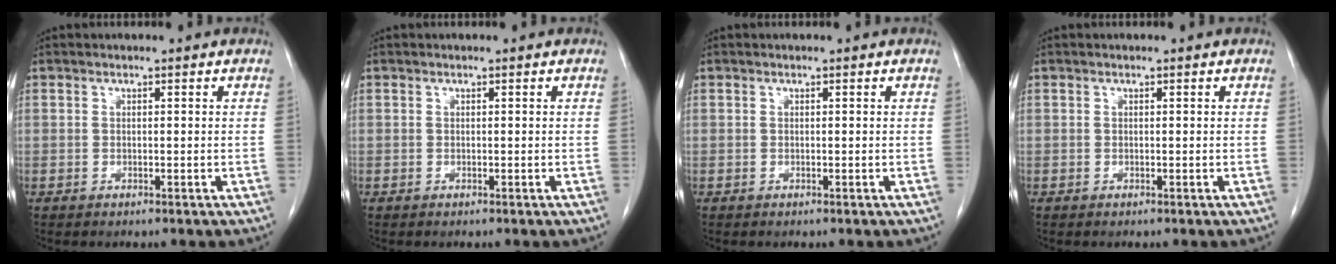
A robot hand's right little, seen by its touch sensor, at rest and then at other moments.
{"total": 0.0}
{"total": 0.0}
{"total": 0.0}